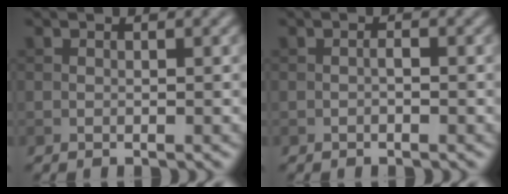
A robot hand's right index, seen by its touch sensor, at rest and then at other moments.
{"total": 0.6, "force": [-0.2, 0.2, 0.5], "torque": [-0.009, 0.004, -0.004]}